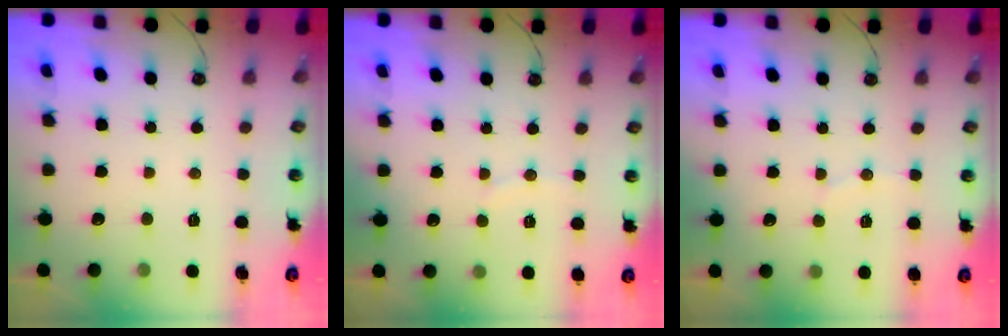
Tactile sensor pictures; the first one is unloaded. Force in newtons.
{"total": 2.5, "press": 2.5, "slide": 0.3}
{"total": 5.1, "press": 4.8, "slide": 1.6}